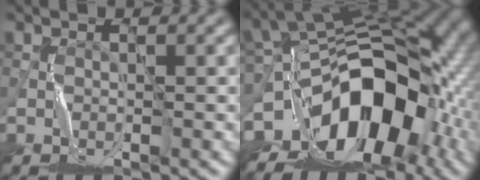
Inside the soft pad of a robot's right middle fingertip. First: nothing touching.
{"total": 15.4, "force": [-6.0, 9.6, 10.4], "torque": [-0.133, 0.007, -0.108]}